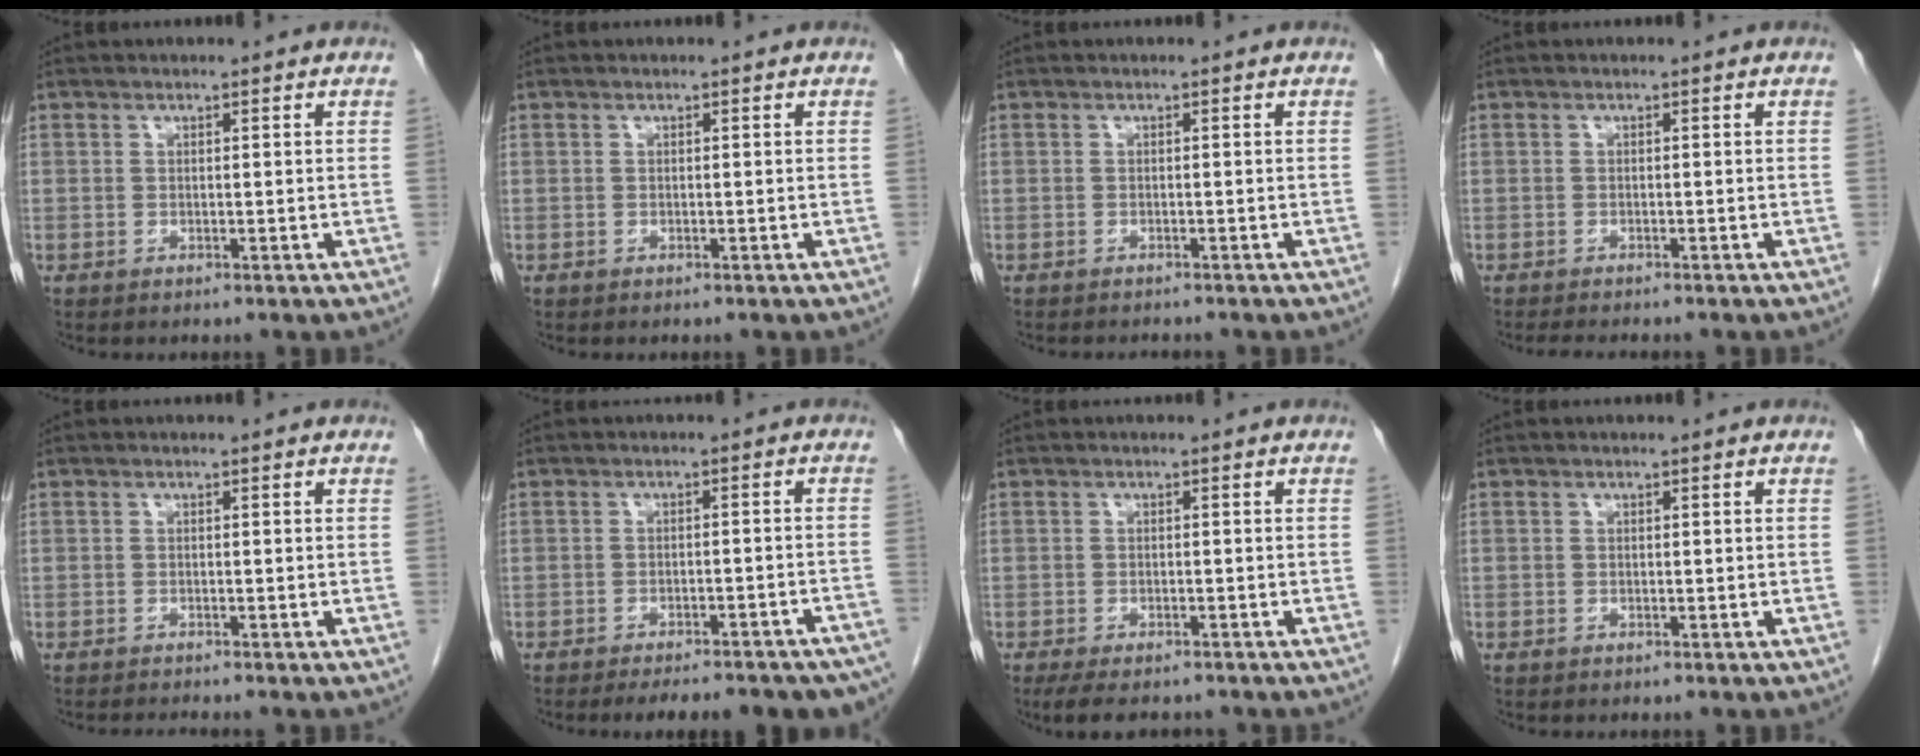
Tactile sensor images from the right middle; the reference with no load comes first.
{"total": 0.0}
{"total": 2.2, "force": [-2.1, 0.5, 0.6], "torque": [-0.012, -0.005, -0.023]}
{"total": 3.8, "force": [-3.4, 0.7, 1.8], "torque": [-0.026, -0.008, -0.045]}
{"total": 1.6, "force": [-1.5, -0.3, 0.5], "torque": [-0.011, -0.004, -0.024]}
{"total": 16.1, "force": [-14.0, 4.1, 6.7], "torque": [-0.064, 0.006, -0.158]}
{"total": 7.1, "force": [-5.9, 2.3, 3.2], "torque": [-0.046, -0.008, -0.084]}
{"total": 0.0}